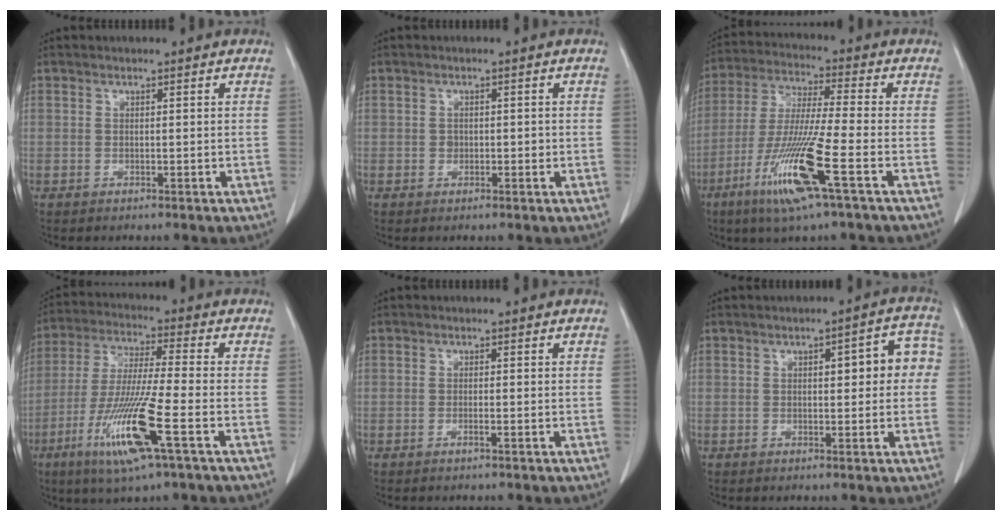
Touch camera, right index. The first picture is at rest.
{"total": 1.5, "force": [-0.2, 1.1, 0.9], "torque": [-0.012, 0.002, -0.001]}
{"total": 14.2, "force": [-6.3, -0.3, 12.8], "torque": [-0.265, -0.027, -0.121]}
{"total": 14.1, "force": [-5.8, 0.0, 12.8], "torque": [-0.265, -0.026, -0.111]}
{"total": 0.8, "force": [-0.4, -0.1, 0.7], "torque": [-0.013, 0.000, -0.006]}
{"total": 6.9, "force": [1.0, 2.4, 6.4], "torque": [-0.067, 0.029, 0.008]}